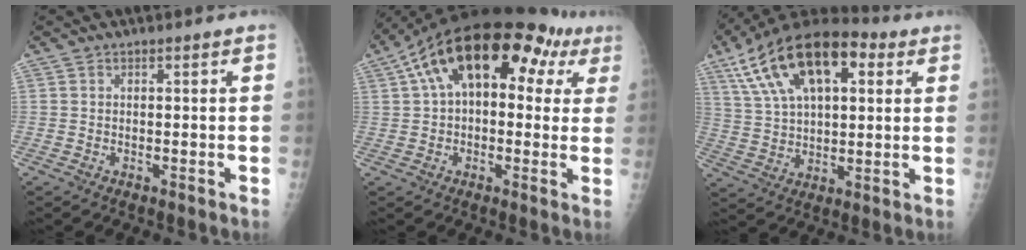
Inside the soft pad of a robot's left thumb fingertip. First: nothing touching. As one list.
[{"total": 19.2, "force": [7.2, 10.6, 14.2], "torque": [-0.188, 0.048, 0.101]}, {"total": 22.1, "force": [9.2, 11.2, 16.7], "torque": [-0.281, 0.009, 0.158]}]